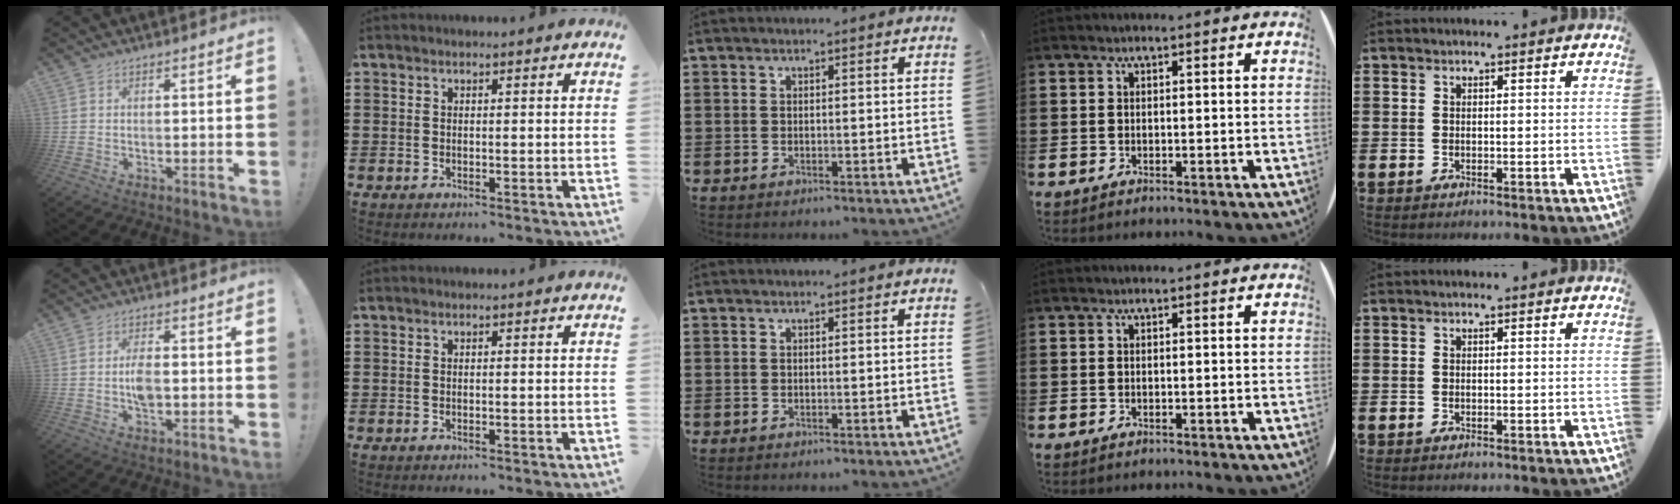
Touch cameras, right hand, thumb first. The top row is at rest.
{"thumb": {"total": 5.2, "force": [-0.7, 2.5, 4.5], "torque": [-0.070, 0.001, -0.014]}}